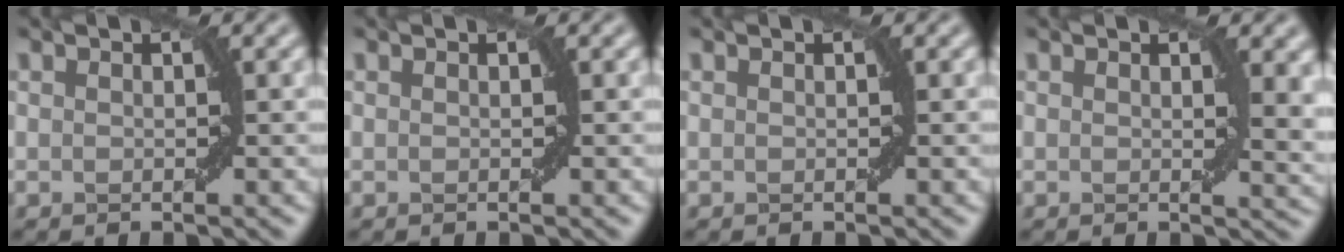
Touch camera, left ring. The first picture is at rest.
{"total": 0.0}
{"total": 0.0}
{"total": 3.2, "force": [1.2, 1.1, 2.8], "torque": [-0.028, -0.004, 0.020]}